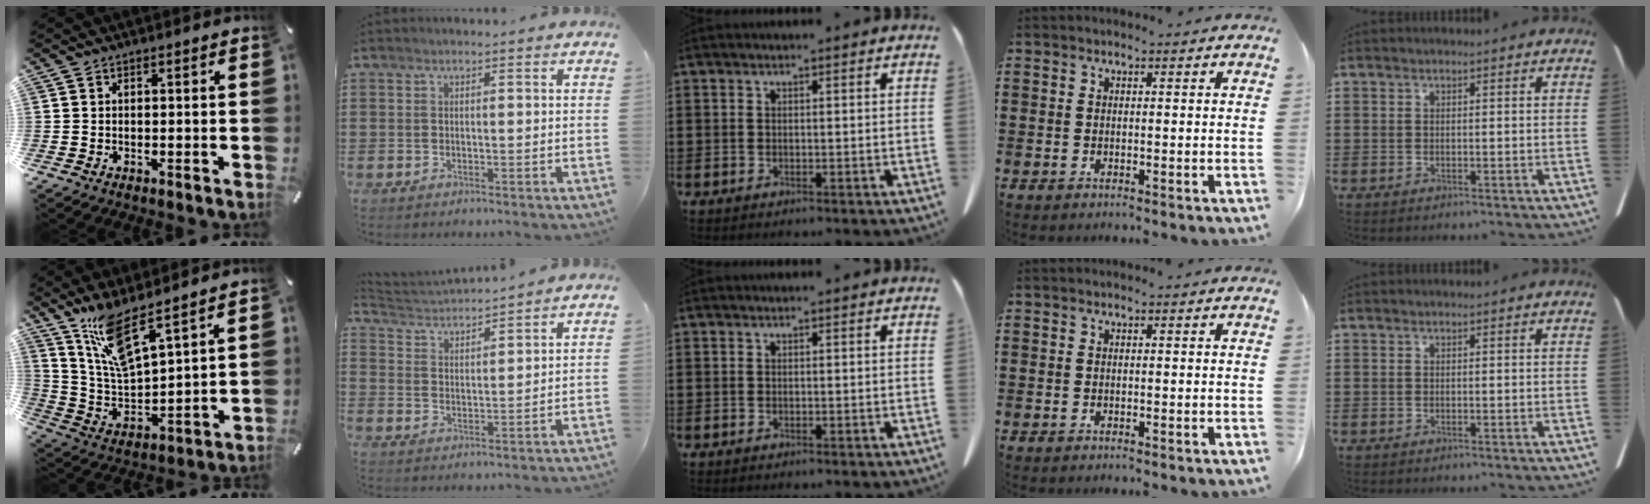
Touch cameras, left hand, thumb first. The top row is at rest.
{"thumb": {"total": 11.8, "force": [9.6, 2.1, 6.6], "torque": [-0.161, -0.064, 0.168]}, "index": {"total": 3.3, "force": [3.2, -0.3, 0.0], "torque": [-0.016, -0.021, 0.055]}}